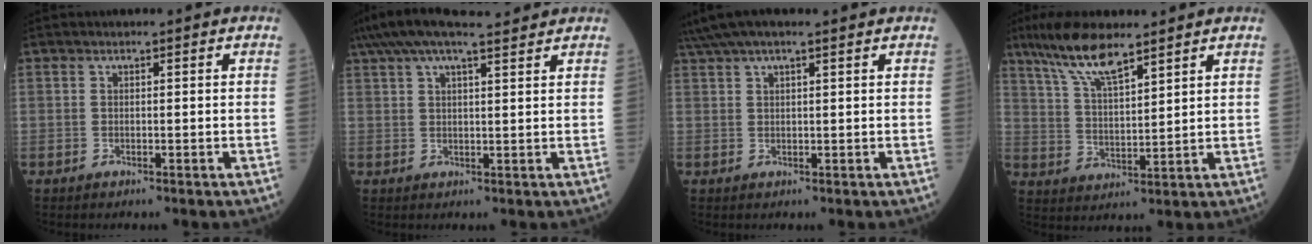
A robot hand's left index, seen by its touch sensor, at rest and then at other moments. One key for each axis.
{"total": 11.8, "fx": 10.0, "fy": 1.4, "fz": 6.1, "tx": -0.116, "ty": 0.046, "tz": 0.157}
{"total": 7.9, "fx": 6.5, "fy": 0.7, "fz": 4.6, "tx": -0.085, "ty": 0.051, "tz": 0.102}
{"total": 9.5, "fx": 7.1, "fy": 1.6, "fz": 6.1, "tx": -0.125, "ty": 0.010, "tz": 0.137}